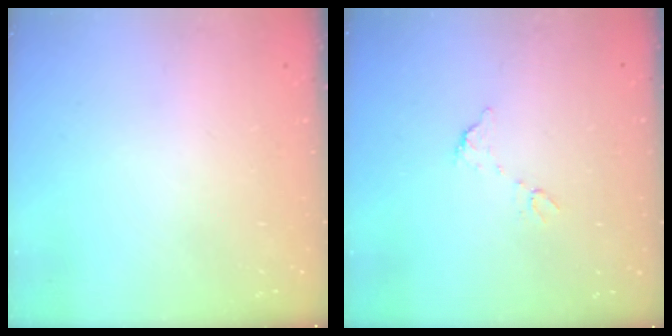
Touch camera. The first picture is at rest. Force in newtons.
{"total": 5.8, "press": 5.8, "slide": 0.3}